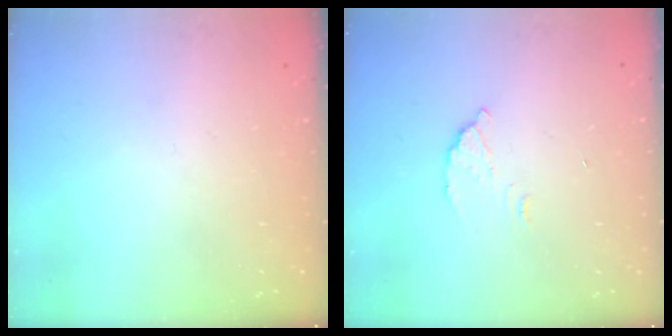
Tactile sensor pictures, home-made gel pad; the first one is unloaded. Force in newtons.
{"total": 2.7, "press": 2.7, "slide": 0.1}